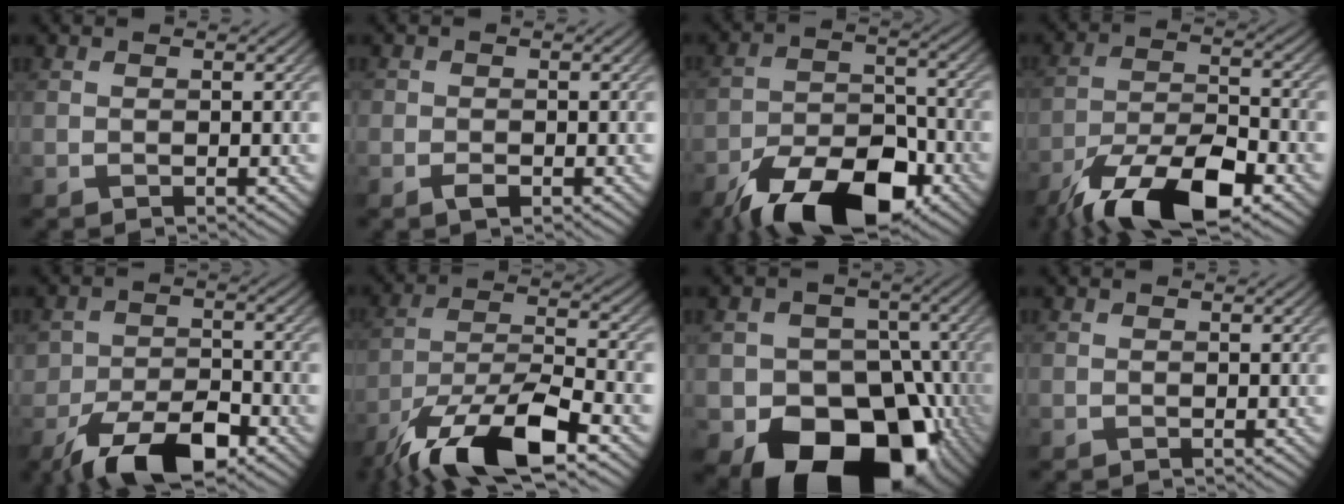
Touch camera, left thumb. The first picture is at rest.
{"total": 1.5, "force": [-0.8, 1.0, 0.9], "torque": [-0.017, -0.003, -0.017]}
{"total": 14.8, "force": [-9.8, 6.6, 9.0], "torque": [-0.171, -0.013, -0.176]}
{"total": 14.0, "force": [-9.4, 4.7, 9.2], "torque": [-0.183, -0.009, -0.180]}
{"total": 9.3, "force": [-5.9, 4.2, 5.8], "torque": [-0.098, -0.005, -0.108]}
{"total": 15.5, "force": [-10.2, 4.6, 10.8], "torque": [-0.214, -0.010, -0.193]}
{"total": 18.3, "force": [-9.0, 13.1, 9.0], "torque": [-0.131, -0.035, -0.145]}
{"total": 0.0}